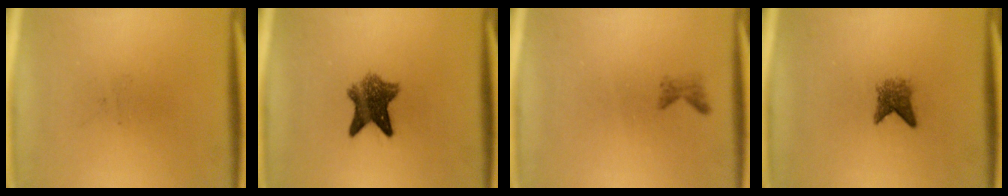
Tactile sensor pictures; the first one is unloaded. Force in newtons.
{"total": 6.9}
{"total": 0.9}
{"total": 2.6}